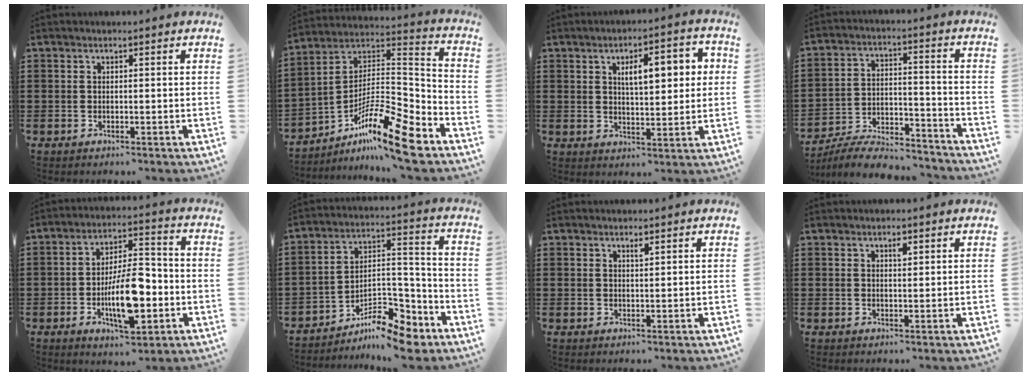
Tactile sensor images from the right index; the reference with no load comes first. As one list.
[{"total": 14.6, "force": [-10.1, 2.7, 10.1], "torque": [-0.162, 0.017, -0.190]}, {"total": 7.0, "force": [1.9, 2.8, 6.2], "torque": [-0.099, 0.001, 0.024]}, {"total": 7.9, "force": [-7.6, 1.1, 2.0], "torque": [-0.042, 0.015, -0.149]}, {"total": 11.3, "force": [-3.3, 4.5, 9.9], "torque": [-0.179, -0.002, -0.057]}, {"total": 10.5, "force": [-8.2, 3.5, 5.5], "torque": [-0.087, 0.032, -0.154]}, {"total": 0.9, "force": [0.7, 0.1, 0.6], "torque": [-0.012, -0.002, 0.014]}, {"total": 1.2, "force": [0.7, 0.5, 0.9], "torque": [-0.011, 0.000, 0.011]}]